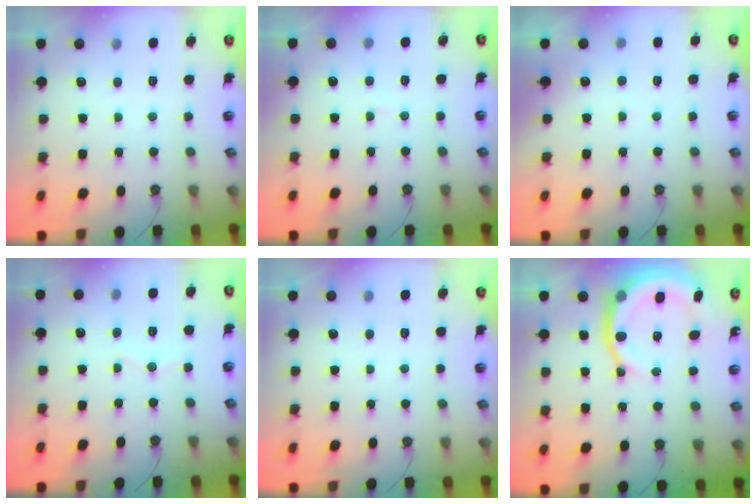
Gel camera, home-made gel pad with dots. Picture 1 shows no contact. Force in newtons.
{"total": 3.3, "press": 3.3, "slide": 0.3}
{"total": 3.4, "press": 3.1, "slide": 1.3}
{"total": 3.6, "press": 3.6, "slide": 0.2}
{"total": 0.0}
{"total": 12.6, "press": 12.4, "slide": 2.2}